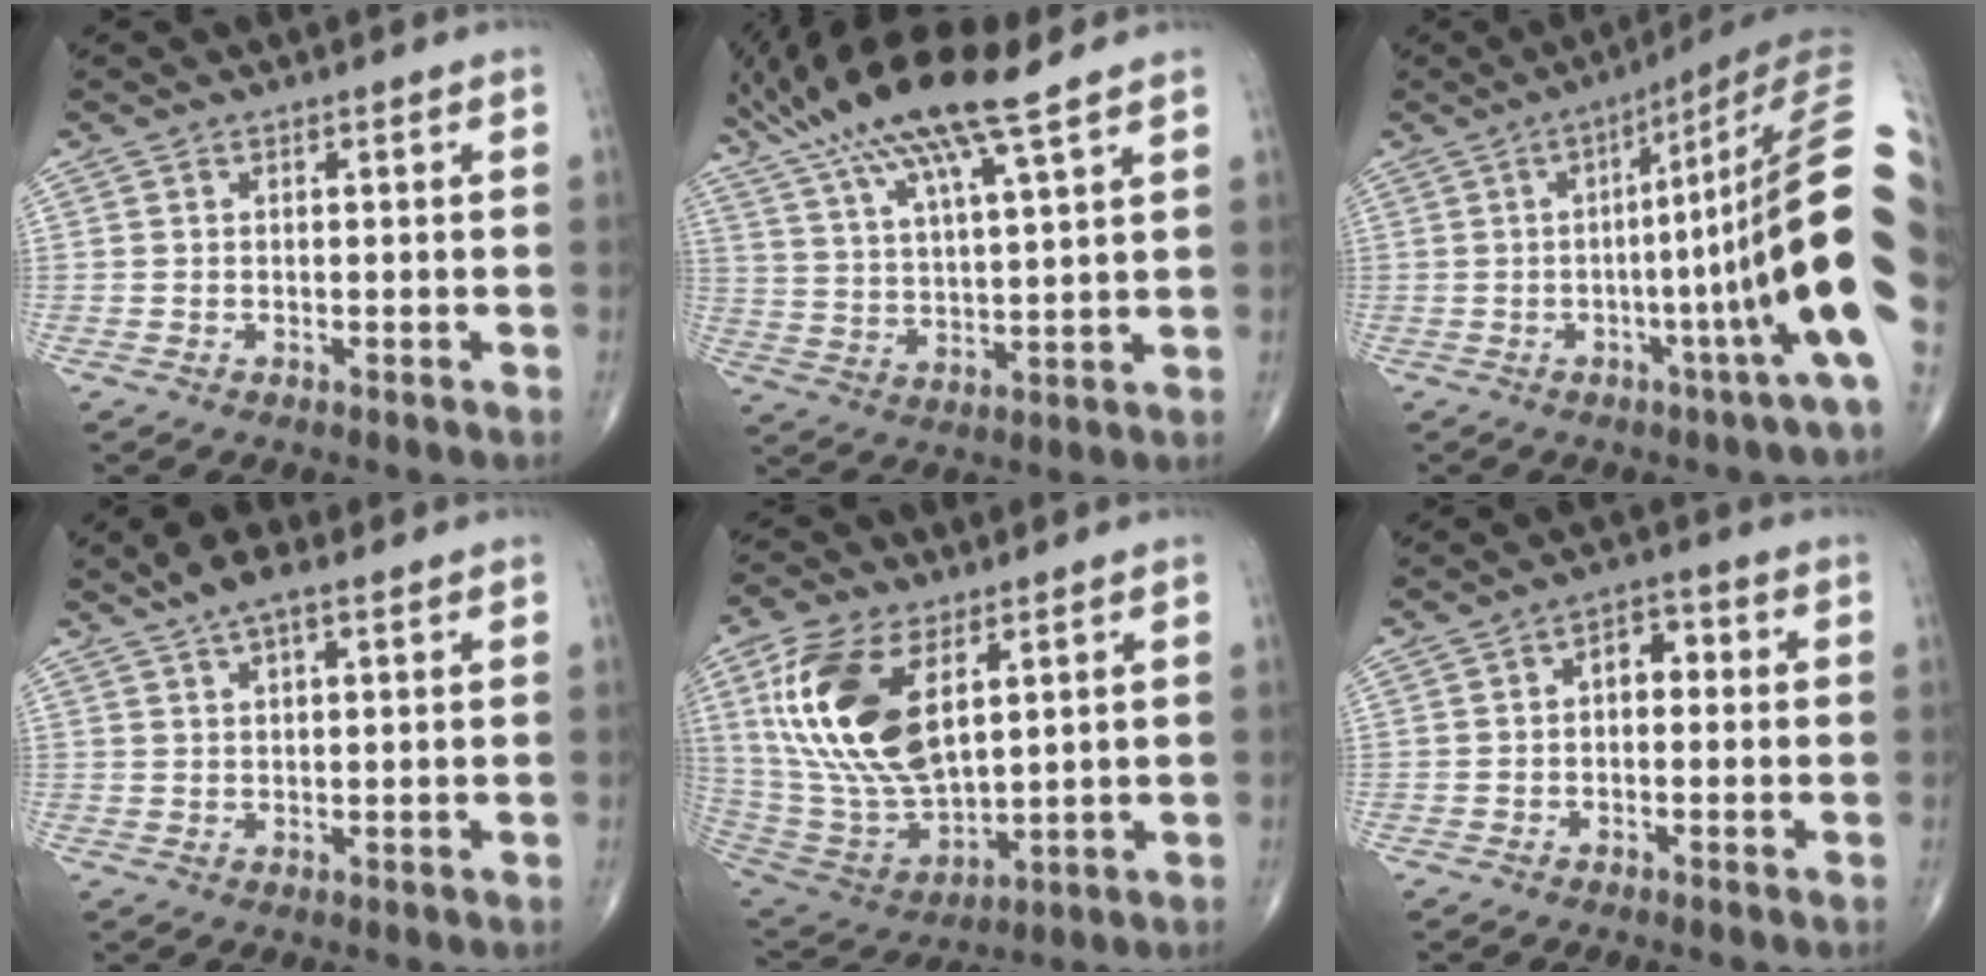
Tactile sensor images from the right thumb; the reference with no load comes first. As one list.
[{"total": 17.1, "force": [11.2, 2.4, 12.6], "torque": [-0.242, -0.018, 0.210]}, {"total": 20.9, "force": [-0.7, 0.9, 20.9], "torque": [-0.228, 0.027, -0.015]}, {"total": 5.4, "force": [3.8, 1.7, 3.5], "torque": [-0.063, 0.001, 0.067]}, {"total": 20.2, "force": [7.0, 10.1, 16.0], "torque": [-0.315, -0.031, 0.142]}, {"total": 4.4, "force": [0.4, 2.9, 3.3], "torque": [-0.029, 0.015, -0.004]}]